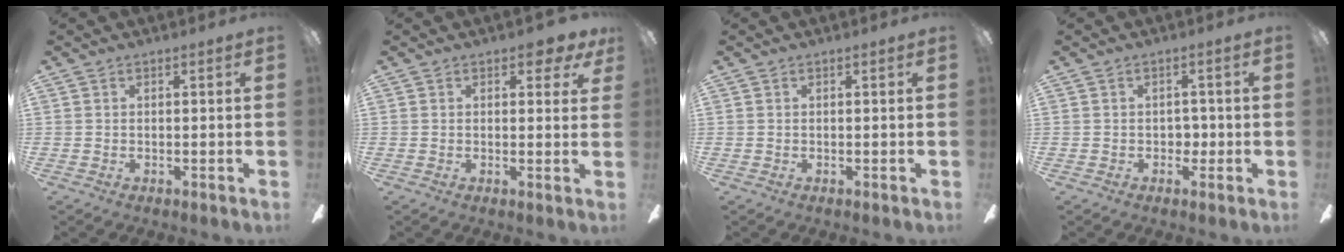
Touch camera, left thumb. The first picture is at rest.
{"total": 3.4, "force": [2.1, 1.7, 2.0], "torque": [-0.012, -0.007, 0.032]}
{"total": 0.0}
{"total": 2.7, "force": [-0.4, 2.1, 1.7], "torque": [-0.030, 0.007, -0.009]}